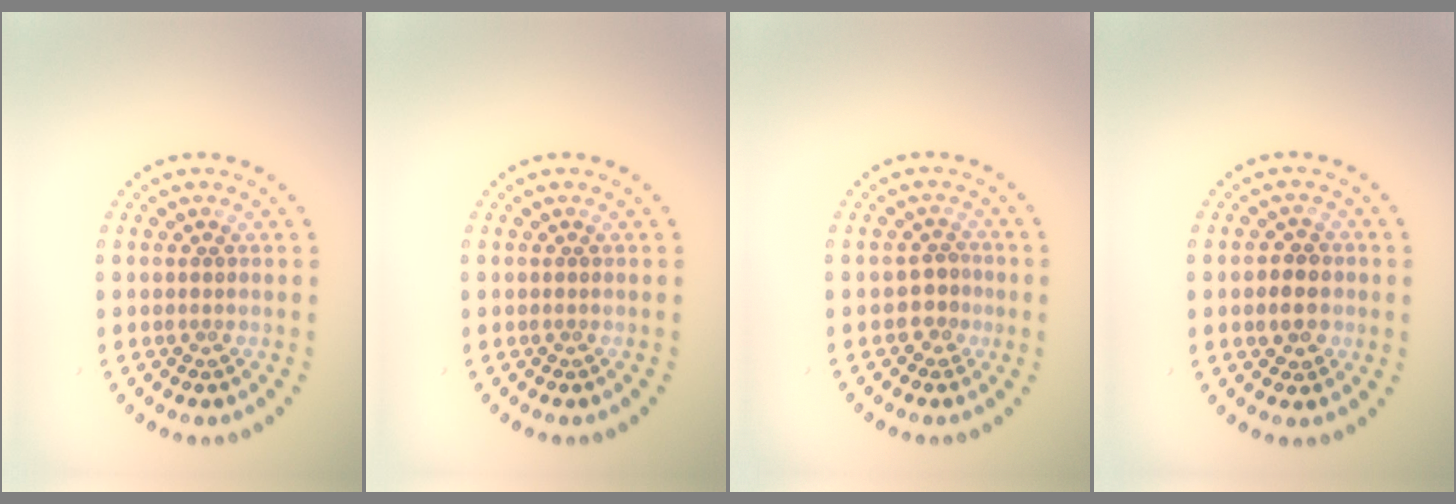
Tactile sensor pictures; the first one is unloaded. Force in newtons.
{"total": 0.0}
{"total": 1.8, "press": 1.6, "slide": 0.9}
{"total": 2.8, "press": 2.8, "slide": 0.6}